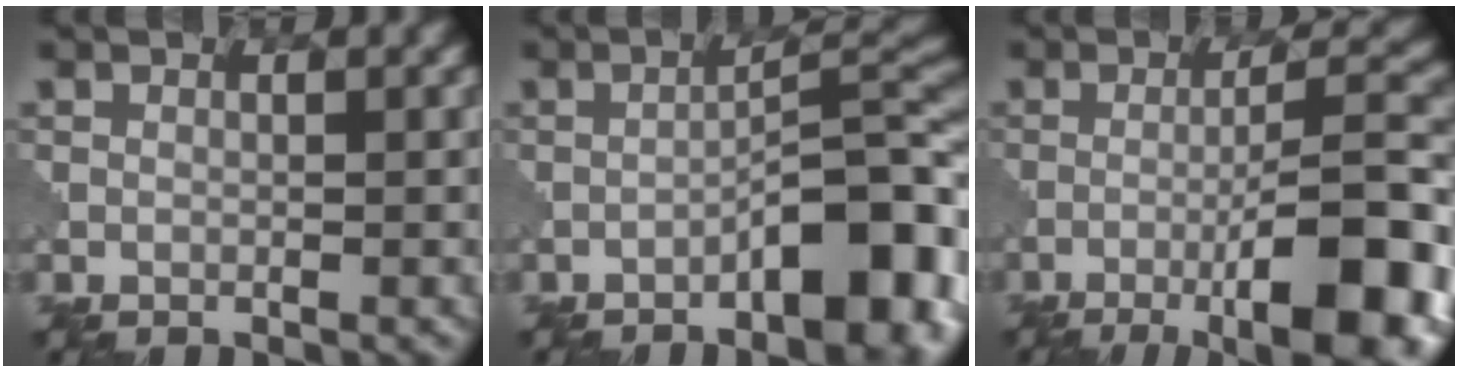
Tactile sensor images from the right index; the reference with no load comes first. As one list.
[{"total": 9.6, "force": [-4.7, 3.0, 7.9], "torque": [-0.099, 0.016, -0.069]}, {"total": 12.0, "force": [-5.5, 2.5, 10.3], "torque": [-0.137, 0.011, -0.081]}]